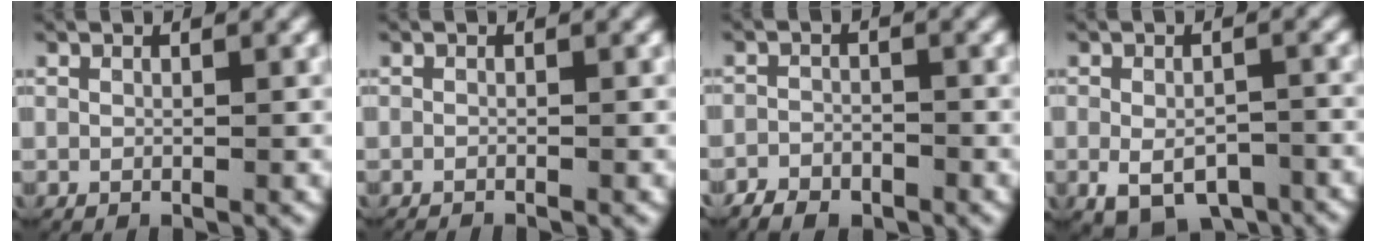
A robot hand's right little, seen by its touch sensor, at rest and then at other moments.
{"total": 1.1, "force": [-1.1, 0.2, 0.1], "torque": [-0.004, -0.007, -0.017]}
{"total": 3.0, "force": [-2.5, 1.7, 0.5], "torque": [-0.002, -0.004, -0.048]}
{"total": 5.9, "force": [-4.4, 3.0, 2.6], "torque": [-0.040, -0.025, -0.065]}